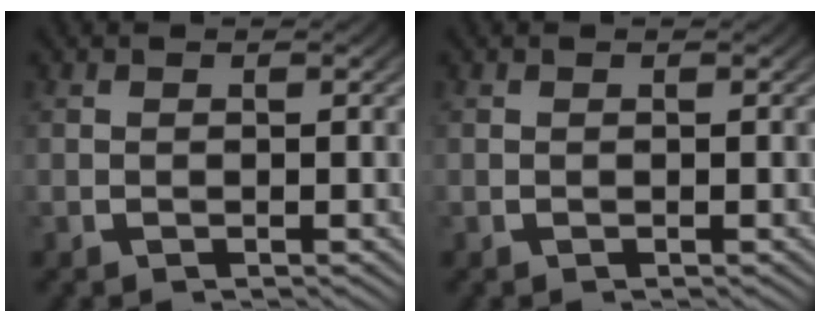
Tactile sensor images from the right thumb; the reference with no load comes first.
{"total": 0.0}